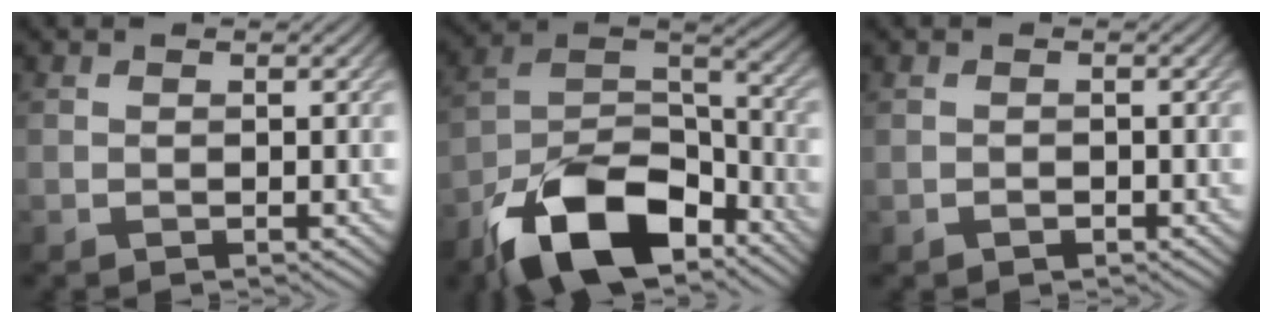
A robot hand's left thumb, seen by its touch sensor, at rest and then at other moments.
{"total": 15.7, "force": [-10.5, 7.2, 9.1], "torque": [-0.183, -0.017, -0.208]}
{"total": 0.7, "force": [-0.4, 0.4, 0.4], "torque": [-0.005, -0.002, -0.007]}